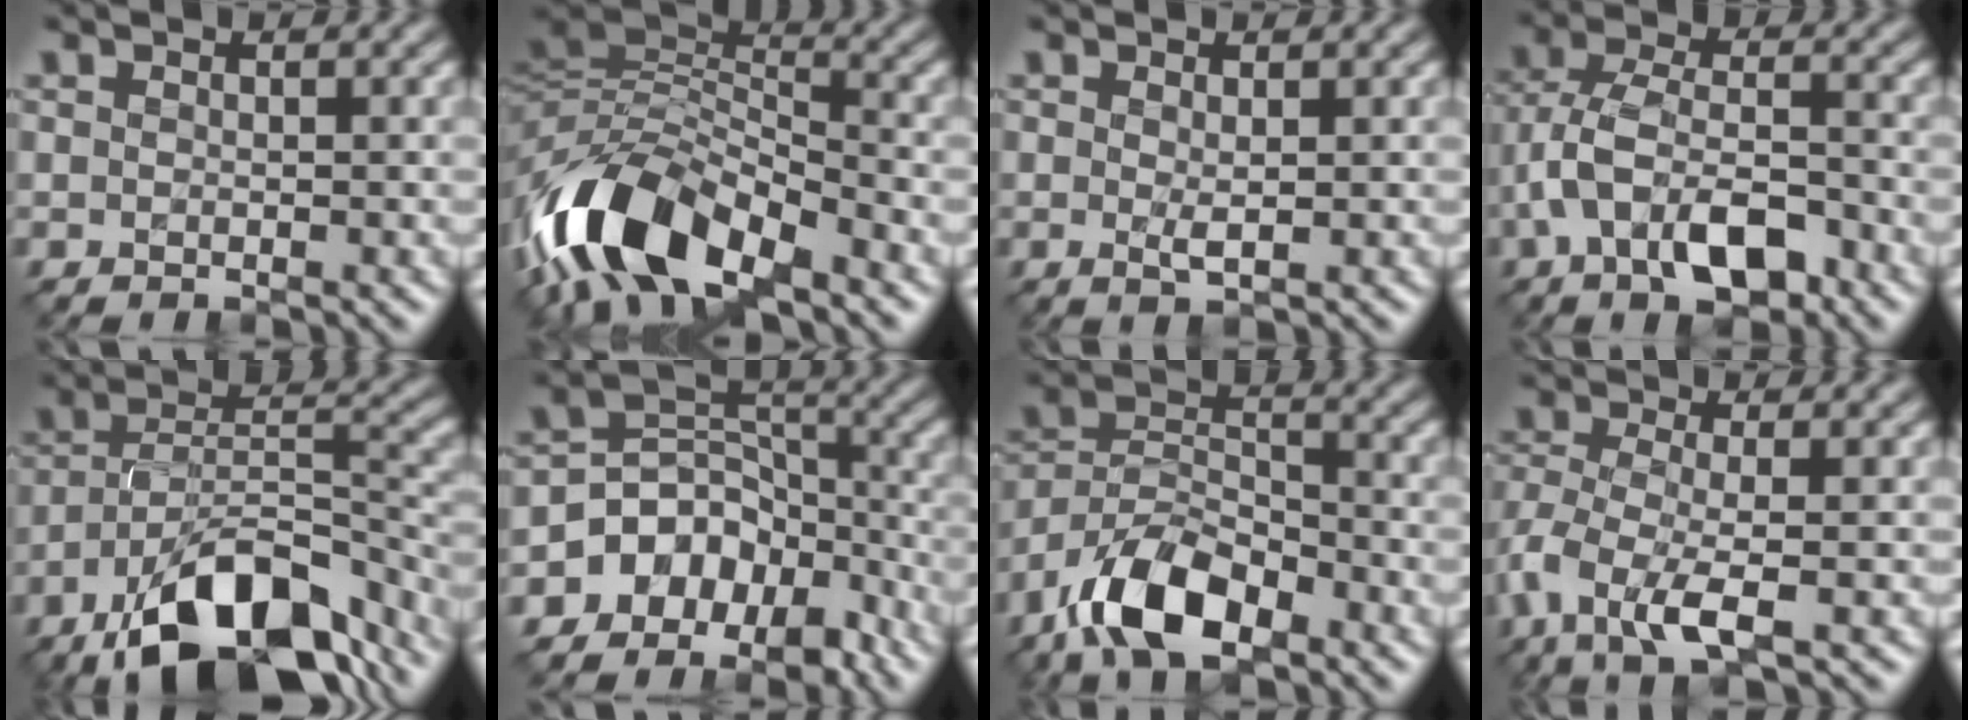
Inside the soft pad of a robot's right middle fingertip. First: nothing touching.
{"total": 11.8, "force": [-6.7, 5.4, 8.0], "torque": [-0.151, -0.002, -0.133]}
{"total": 1.0, "force": [0.2, 0.1, 1.0], "torque": [-0.016, -0.001, 0.003]}
{"total": 7.4, "force": [-2.9, 3.9, 5.6], "torque": [-0.109, 0.008, -0.060]}
{"total": 13.1, "force": [-8.4, 5.0, 8.7], "torque": [-0.141, 0.005, -0.149]}
{"total": 6.9, "force": [-4.1, 4.9, 2.4], "torque": [-0.019, 0.006, -0.080]}
{"total": 8.5, "force": [-5.6, 3.9, 5.0], "torque": [-0.086, 0.005, -0.118]}
{"total": 4.8, "force": [-2.1, 1.7, 4.0], "torque": [-0.089, -0.006, -0.049]}